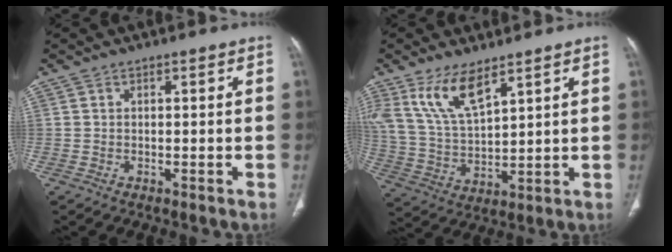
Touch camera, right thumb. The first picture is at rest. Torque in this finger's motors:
{"motor_torque": [0.13, 0.39, 1.14, 0.78, 0.13]}